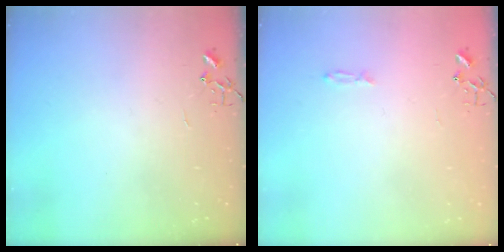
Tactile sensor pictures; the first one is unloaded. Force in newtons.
{"total": 3.5, "press": 3.5, "slide": 0.4}